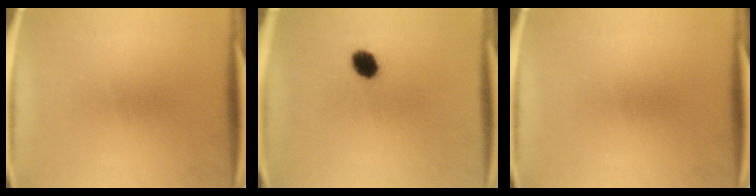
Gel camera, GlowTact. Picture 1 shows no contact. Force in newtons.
{"total": 4.9}
{"total": 0.0}